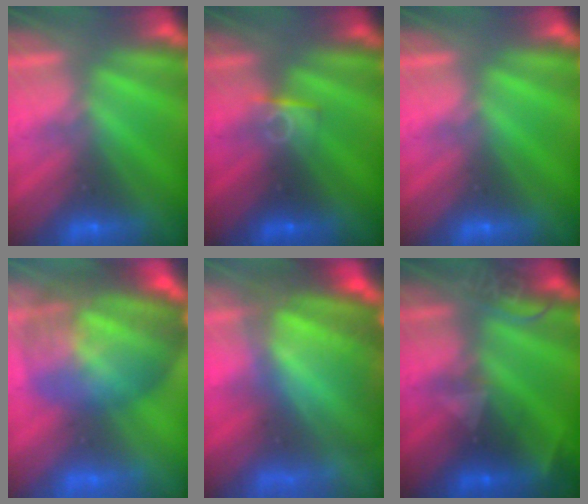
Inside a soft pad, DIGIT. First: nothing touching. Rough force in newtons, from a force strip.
{"total": 2.7}
{"total": 0.0}
{"total": 7.7}
{"total": 8.9}
{"total": 2.2}